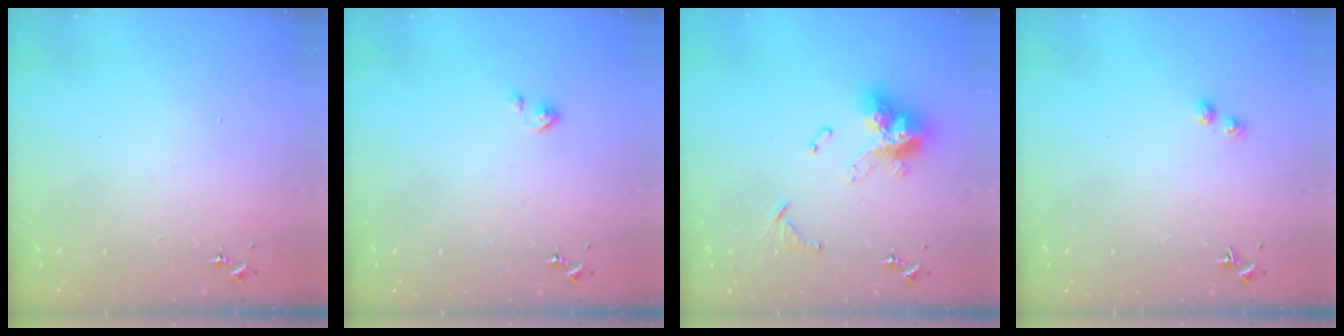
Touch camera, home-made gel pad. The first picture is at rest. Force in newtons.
{"total": 2.2, "press": 2.2, "slide": 0.2}
{"total": 17.4, "press": 17.3, "slide": 1.8}
{"total": 2.2, "press": 2.2, "slide": 0.2}